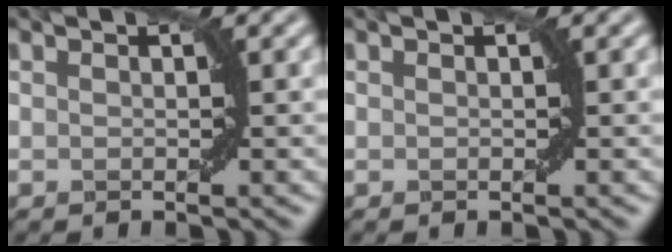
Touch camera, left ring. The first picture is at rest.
{"total": 0.0}